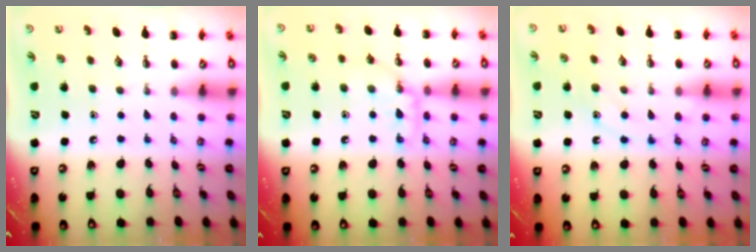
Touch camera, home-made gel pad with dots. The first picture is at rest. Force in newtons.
{"total": 10.3, "press": 10.3, "slide": 0.9}
{"total": 11.1, "press": 11.1, "slide": 0.5}